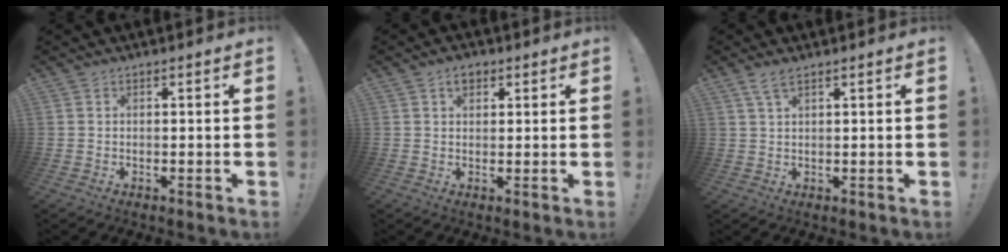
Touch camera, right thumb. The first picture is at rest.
{"total": 3.6, "force": [1.7, 2.4, 2.1], "torque": [-0.028, 0.002, 0.029]}
{"total": 3.5, "force": [2.2, 0.9, 2.6], "torque": [-0.059, 0.000, 0.042]}